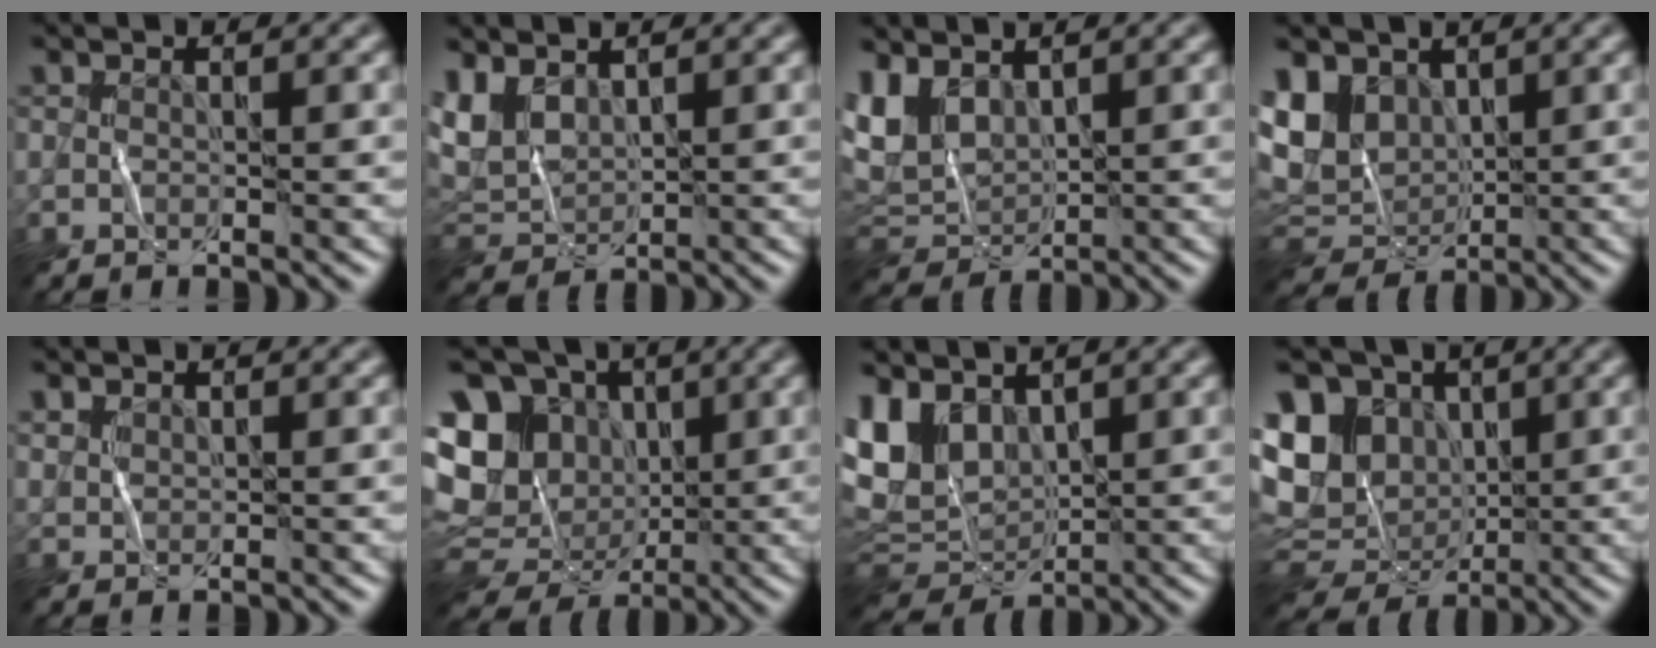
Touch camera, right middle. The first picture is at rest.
{"total": 3.9, "force": [1.9, 2.4, 2.4], "torque": [-0.057, 0.001, 0.040]}
{"total": 4.9, "force": [2.1, 3.1, 3.1], "torque": [-0.074, -0.002, 0.044]}
{"total": 8.6, "force": [2.2, 6.3, 5.4], "torque": [-0.114, 0.002, 0.048]}
{"total": 1.2, "force": [0.8, 0.7, 0.5], "torque": [-0.012, -0.001, 0.020]}
{"total": 15.5, "force": [0.7, 13.5, 7.7], "torque": [-0.177, 0.007, 0.008]}
{"total": 8.4, "force": [2.6, 5.8, 5.4], "torque": [-0.120, -0.009, 0.052]}
{"total": 13.3, "force": [1.3, 10.6, 7.8], "torque": [-0.167, -0.001, 0.023]}